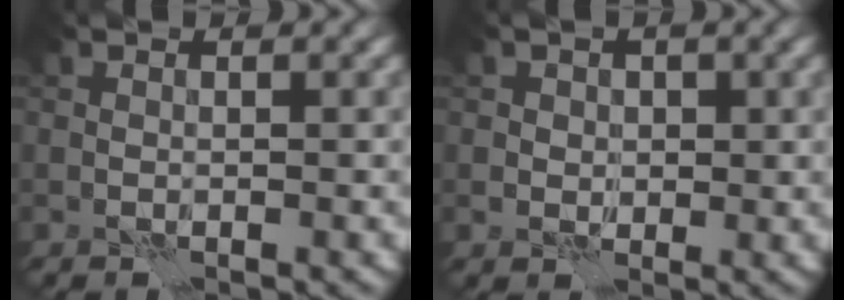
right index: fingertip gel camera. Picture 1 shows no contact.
{"total": 2.0, "force": [0.5, 1.7, 0.7], "torque": [-0.005, -0.004, 0.006]}